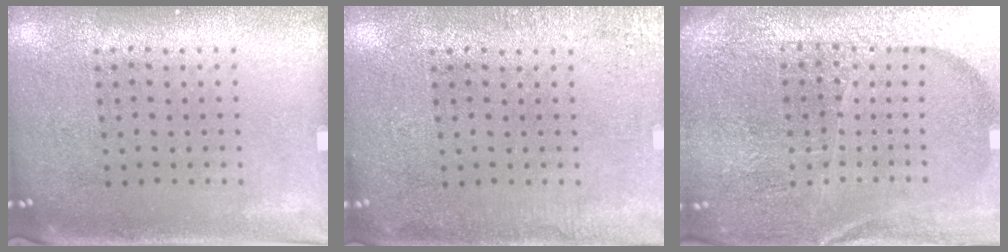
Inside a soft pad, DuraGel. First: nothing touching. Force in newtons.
{"total": 2.5, "press": 2.4, "slide": 0.5}
{"total": 5.8, "press": 5.1, "slide": 2.7}